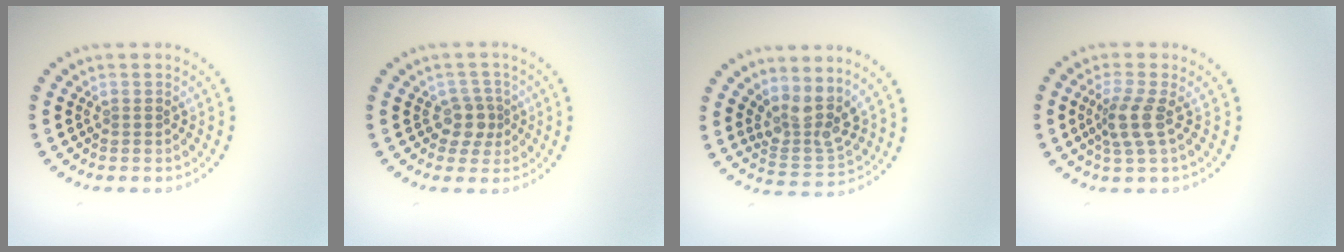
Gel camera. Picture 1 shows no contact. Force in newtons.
{"total": 2.2, "press": 1.8, "slide": 1.3}
{"total": 3.6, "press": 2.8, "slide": 2.3}
{"total": 2.8, "press": 2.1, "slide": 1.9}